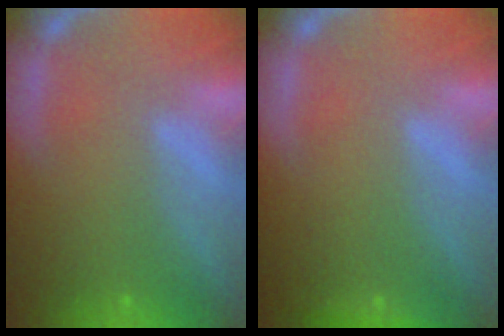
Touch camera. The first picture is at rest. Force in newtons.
{"total": 1.9}